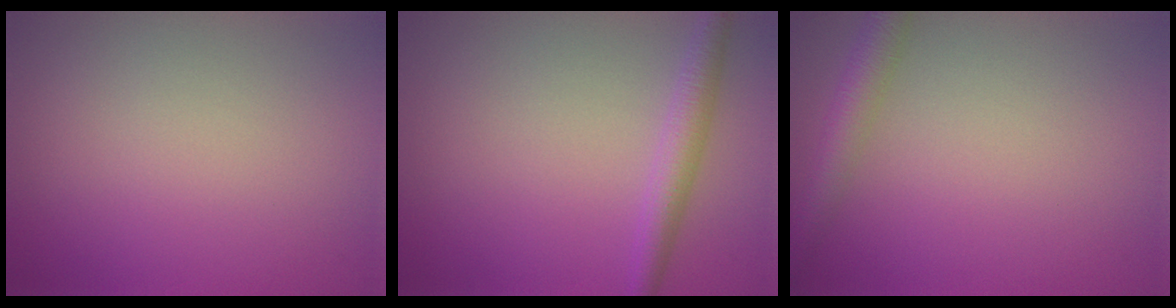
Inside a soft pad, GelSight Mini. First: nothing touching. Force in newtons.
{"total": 2.5, "press": 2.5, "slide": 0.1}
{"total": 3.0, "press": 3.0, "slide": 0.1}